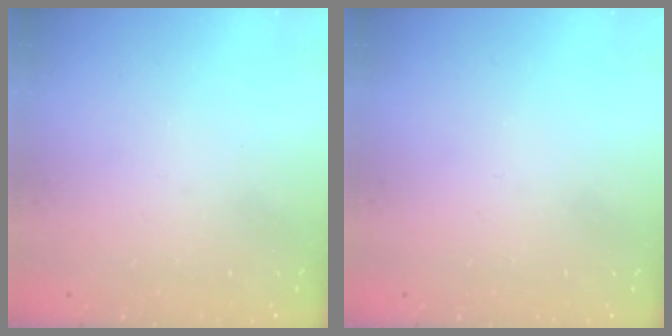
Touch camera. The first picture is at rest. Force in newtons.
{"total": 0.0}